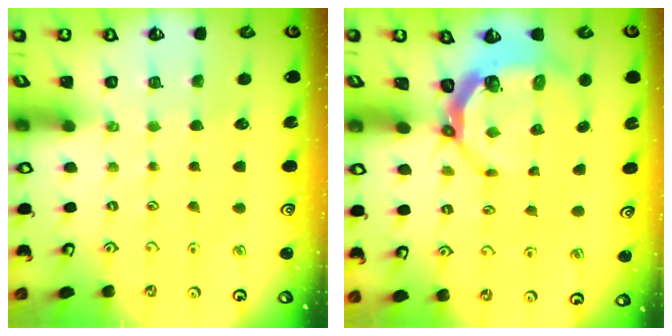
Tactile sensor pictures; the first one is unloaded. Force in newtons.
{"total": 5.7, "press": 4.5, "slide": 3.6}